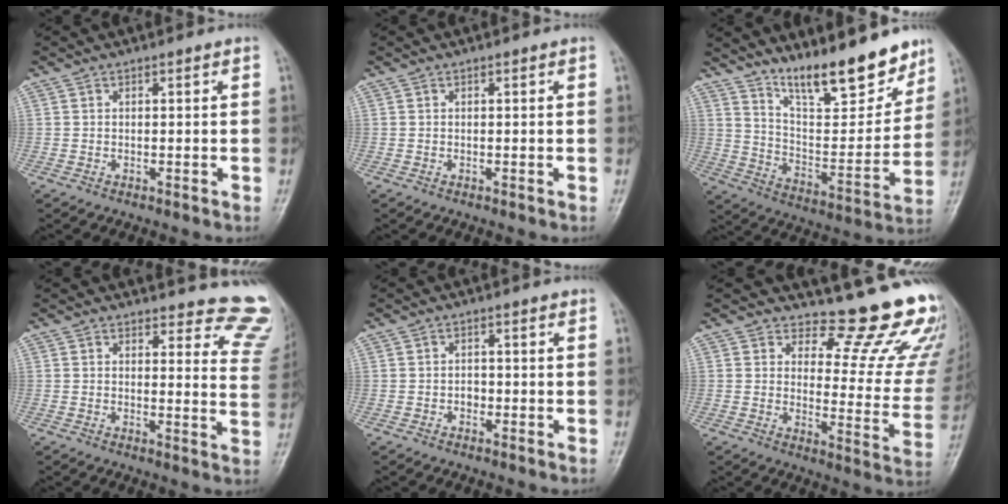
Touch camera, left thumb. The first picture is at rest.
{"total": 0.0}
{"total": 18.1, "force": [13.9, 5.1, 10.4], "torque": [-0.116, -0.091, 0.233]}
{"total": 12.6, "force": [12.2, 3.2, 0.9], "torque": [0.046, -0.119, 0.095]}
{"total": 1.4, "force": [-0.4, 1.1, 0.7], "torque": [-0.003, 0.005, -0.009]}
{"total": 16.0, "force": [13.8, 4.6, 6.5], "torque": [-0.034, -0.151, 0.156]}